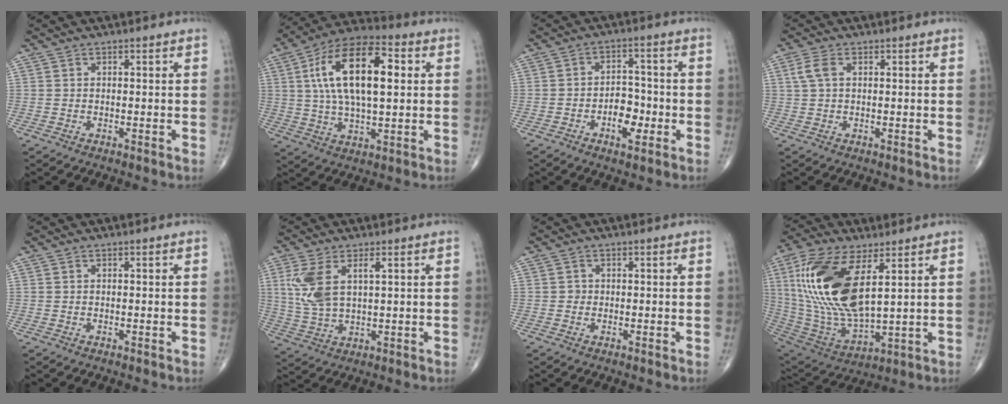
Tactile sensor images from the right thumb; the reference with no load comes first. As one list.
[{"total": 19.2, "force": [3.9, 8.6, 16.7], "torque": [-0.292, 0.017, 0.061]}, {"total": 6.4, "force": [-2.2, 3.7, 4.7], "torque": [-0.054, 0.021, -0.037]}, {"total": 3.3, "force": [1.0, 1.8, 2.5], "torque": [-0.068, 0.012, 0.020]}, {"total": 0.0}, {"total": 9.3, "force": [2.9, 4.1, 7.9], "torque": [-0.176, -0.004, 0.067]}, {"total": 0.8, "force": [-0.1, 0.8, 0.1], "torque": [0.003, 0.003, -0.003]}, {"total": 22.3, "force": [6.4, 9.7, 19.0], "torque": [-0.399, -0.030, 0.127]}]